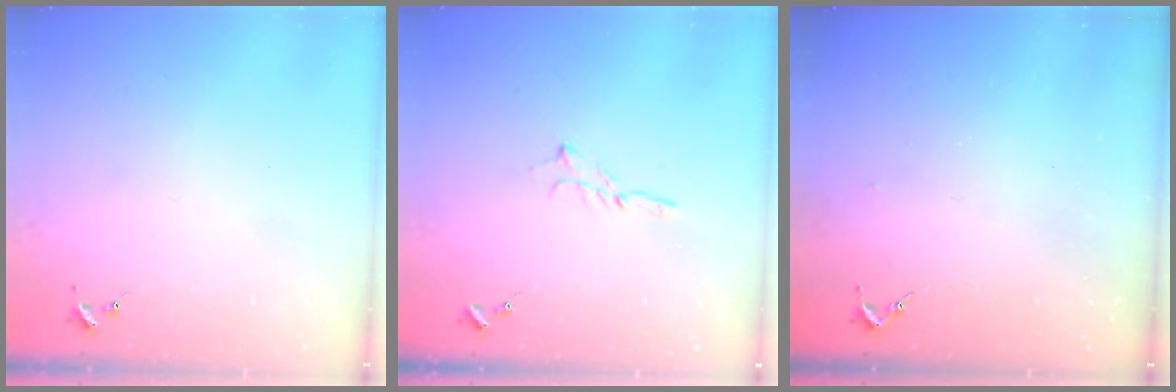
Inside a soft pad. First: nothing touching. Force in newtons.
{"total": 2.3, "press": 2.3, "slide": 0.2}
{"total": 2.6, "press": 2.5, "slide": 0.3}